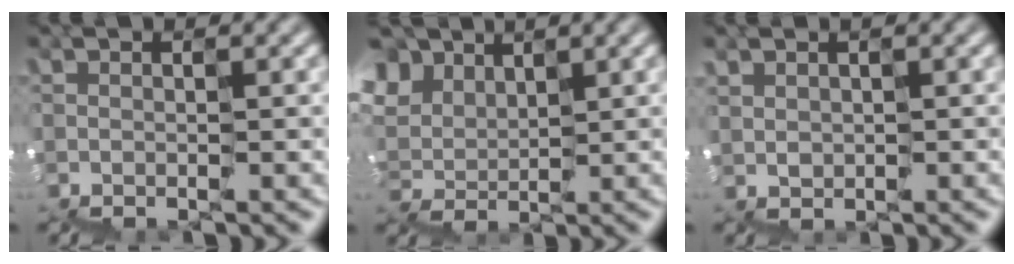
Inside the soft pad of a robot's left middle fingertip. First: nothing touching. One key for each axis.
{"total": 4.9, "fx": 4.1, "fy": 2.5, "fz": -0.9, "tx": -0.009, "ty": 0.026, "tz": 0.074}
{"total": 1.2, "fx": 0.5, "fy": 1.1, "fz": -0.2, "tx": 0.009, "ty": 0.013, "tz": 0.019}